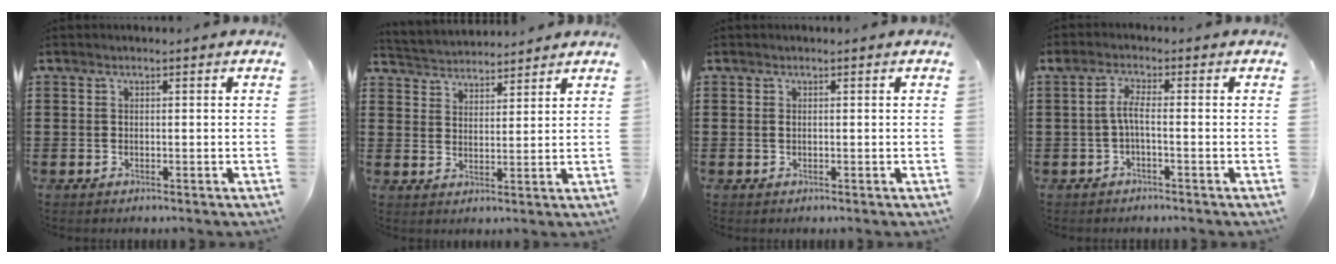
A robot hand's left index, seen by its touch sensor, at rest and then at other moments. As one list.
[{"total": 3.3, "force": [3.3, 0.6, -0.5], "torque": [-0.007, -0.015, 0.058]}, {"total": 0.6, "force": [0.1, 0.3, 0.5], "torque": [-0.012, -0.001, 0.002]}, {"total": 3.1, "force": [-0.7, 0.8, 2.9], "torque": [-0.064, 0.004, -0.018]}]